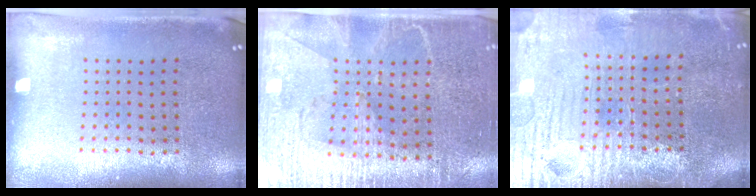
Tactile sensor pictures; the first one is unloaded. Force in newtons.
{"total": 3.3, "press": 3.0, "slide": 1.5}
{"total": 4.0, "press": 3.8, "slide": 1.3}